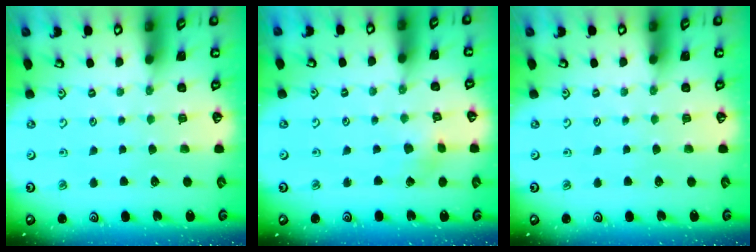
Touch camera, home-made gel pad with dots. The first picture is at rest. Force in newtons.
{"total": 2.5, "press": 2.5, "slide": 0.2}
{"total": 0.0}